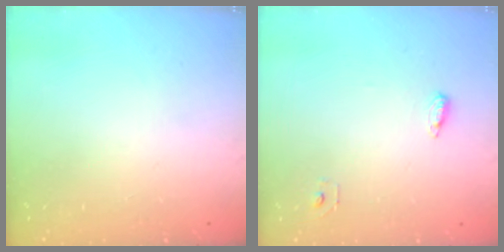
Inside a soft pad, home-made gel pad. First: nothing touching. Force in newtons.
{"total": 5.4, "press": 5.3, "slide": 1.2}